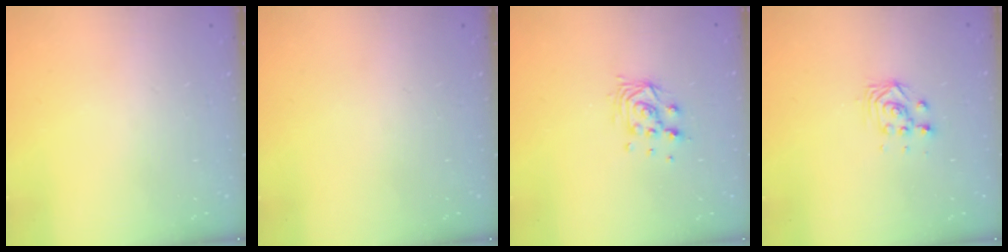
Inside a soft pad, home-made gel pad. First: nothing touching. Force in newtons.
{"total": 0.0}
{"total": 8.2, "press": 8.2, "slide": 0.6}
{"total": 3.0, "press": 3.0, "slide": 0.2}